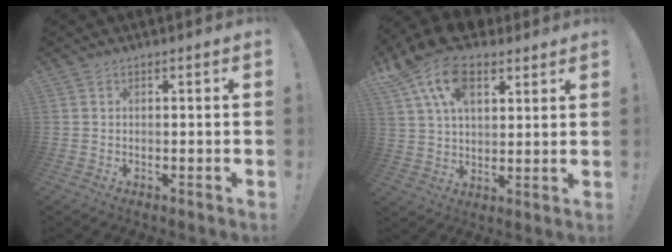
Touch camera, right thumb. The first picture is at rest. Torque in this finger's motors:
{"motor_torque": [0.97, 3.91, 0.83, 0.06, 0.16]}